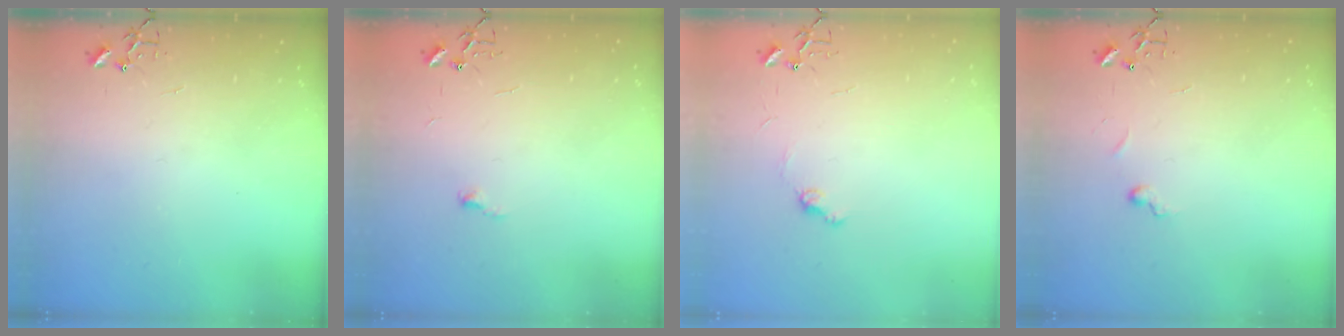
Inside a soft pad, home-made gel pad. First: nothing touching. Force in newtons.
{"total": 3.5, "press": 3.5, "slide": 0.4}
{"total": 5.8, "press": 5.7, "slide": 0.6}
{"total": 4.3, "press": 4.3, "slide": 0.6}